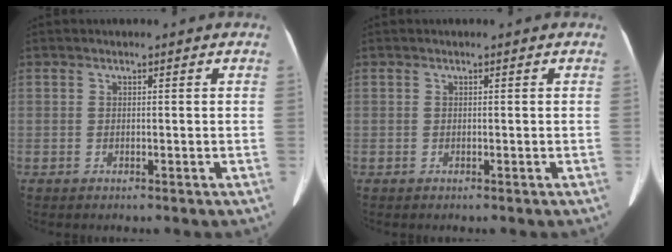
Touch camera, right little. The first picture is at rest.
{"total": 0.0}